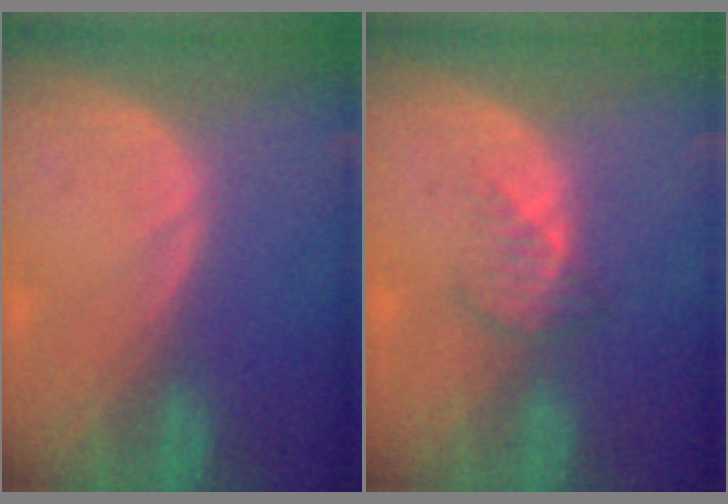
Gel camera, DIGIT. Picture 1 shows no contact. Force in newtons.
{"total": 2.6, "press": 2.6, "slide": 0.4}